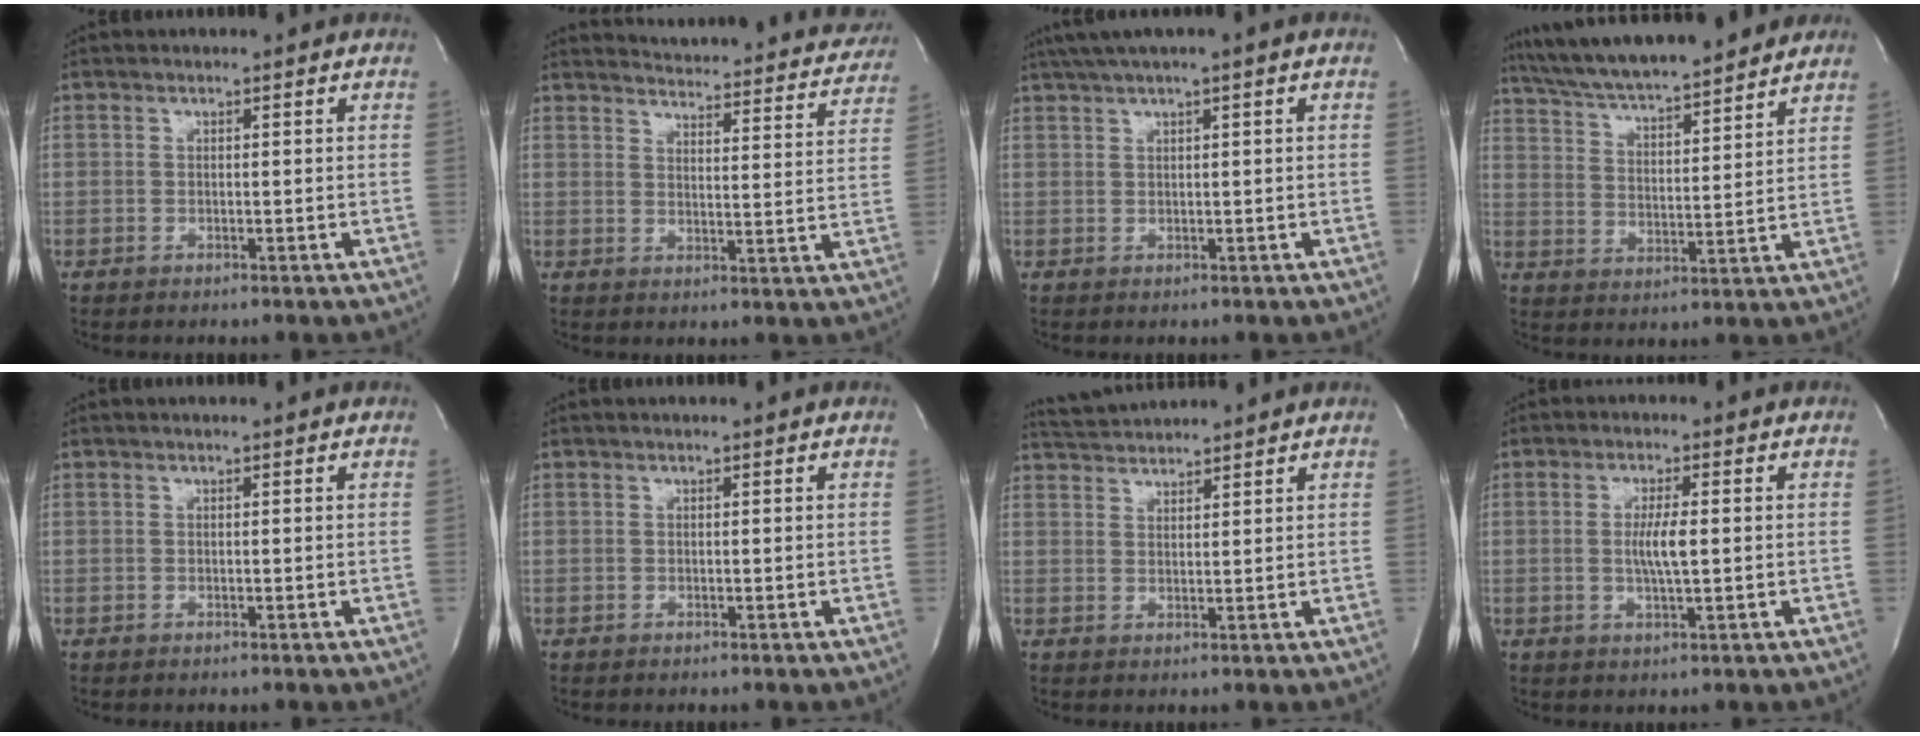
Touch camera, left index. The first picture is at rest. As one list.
[{"total": 23.8, "force": [22.8, 3.5, 5.6], "torque": [-0.078, -0.070, 0.260]}, {"total": 4.2, "force": [2.5, -0.4, 3.4], "torque": [-0.073, 0.020, 0.047]}, {"total": 18.2, "force": [16.2, 2.0, 8.2], "torque": [-0.142, 0.025, 0.257]}, {"total": 1.3, "force": [1.2, 0.0, 0.4], "torque": [-0.013, 0.010, 0.015]}, {"total": 1.1, "force": [1.1, 0.0, 0.3], "torque": [-0.011, 0.009, 0.013]}, {"total": 5.7, "force": [5.6, -0.3, 0.9], "torque": [-0.027, 0.025, 0.097]}, {"total": 4.1, "force": [0.0, 0.3, 4.1], "torque": [-0.078, -0.005, 0.002]}]